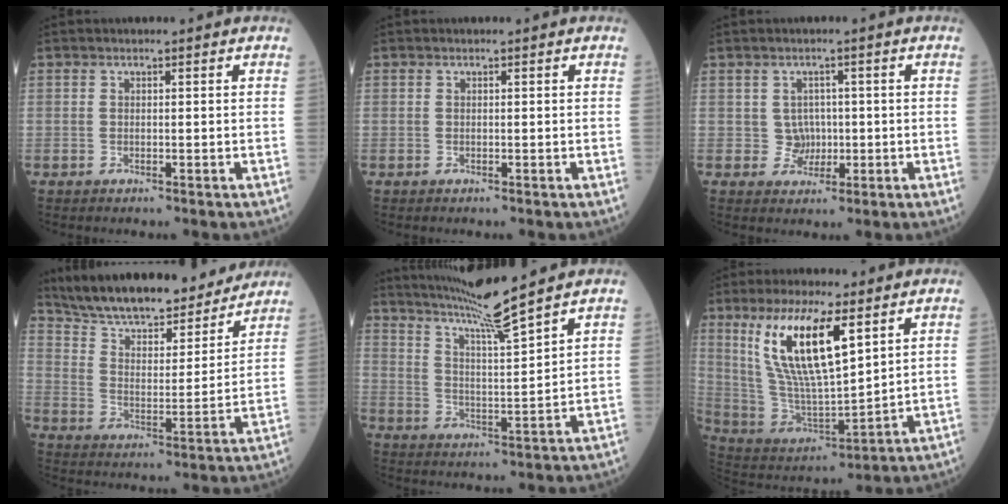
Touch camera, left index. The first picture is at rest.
{"total": 0.0}
{"total": 2.6, "force": [-0.1, 2.5, 0.5], "torque": [-0.003, 0.007, 0.000]}
{"total": 19.9, "force": [18.1, 4.0, 7.4], "torque": [-0.114, -0.002, 0.276]}
{"total": 10.5, "force": [9.0, -2.2, 4.8], "torque": [-0.086, -0.009, 0.162]}
{"total": 15.0, "force": [7.0, 3.3, 12.8], "torque": [-0.262, 0.001, 0.139]}